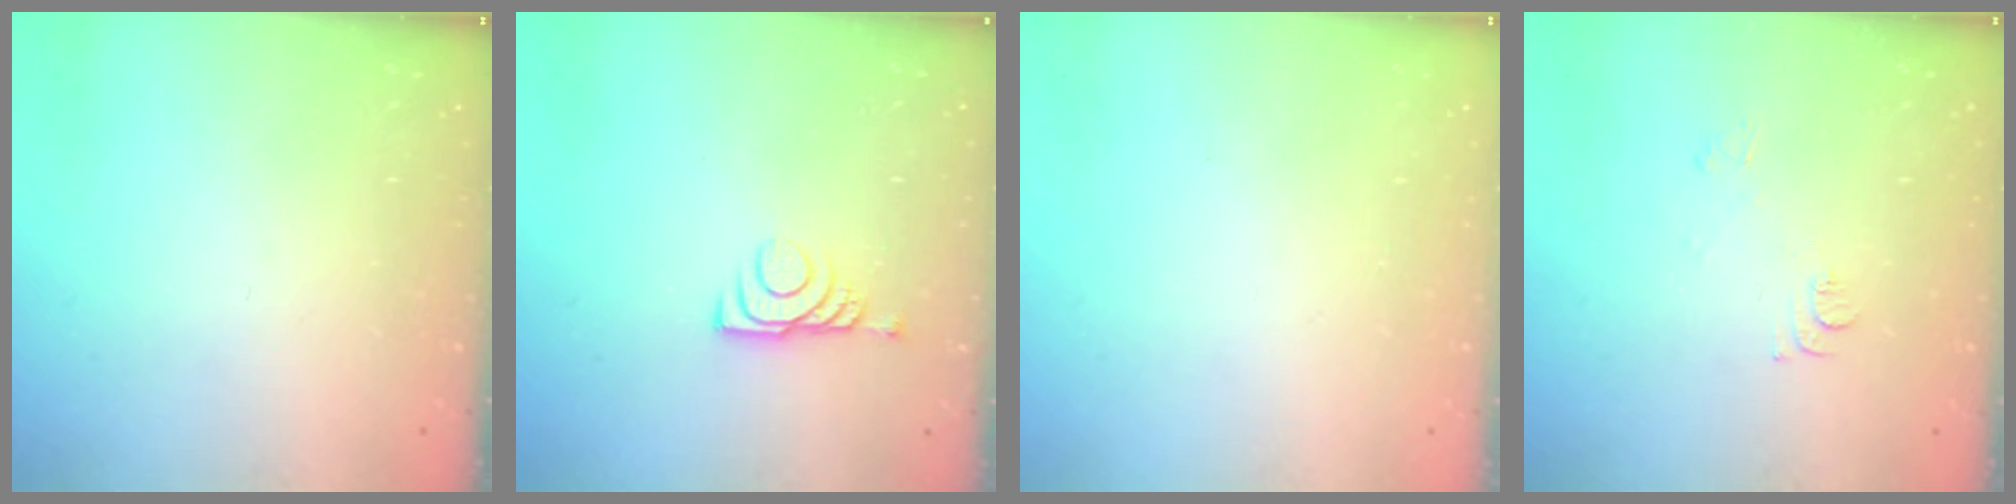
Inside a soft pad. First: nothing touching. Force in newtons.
{"total": 6.3, "press": 6.3, "slide": 0.9}
{"total": 1.8, "press": 1.8, "slide": 0.1}
{"total": 5.3, "press": 5.2, "slide": 0.7}